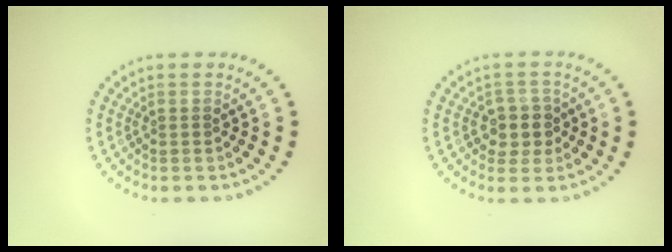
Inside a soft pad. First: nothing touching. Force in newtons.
{"total": 2.6, "press": 2.4, "slide": 1.1}